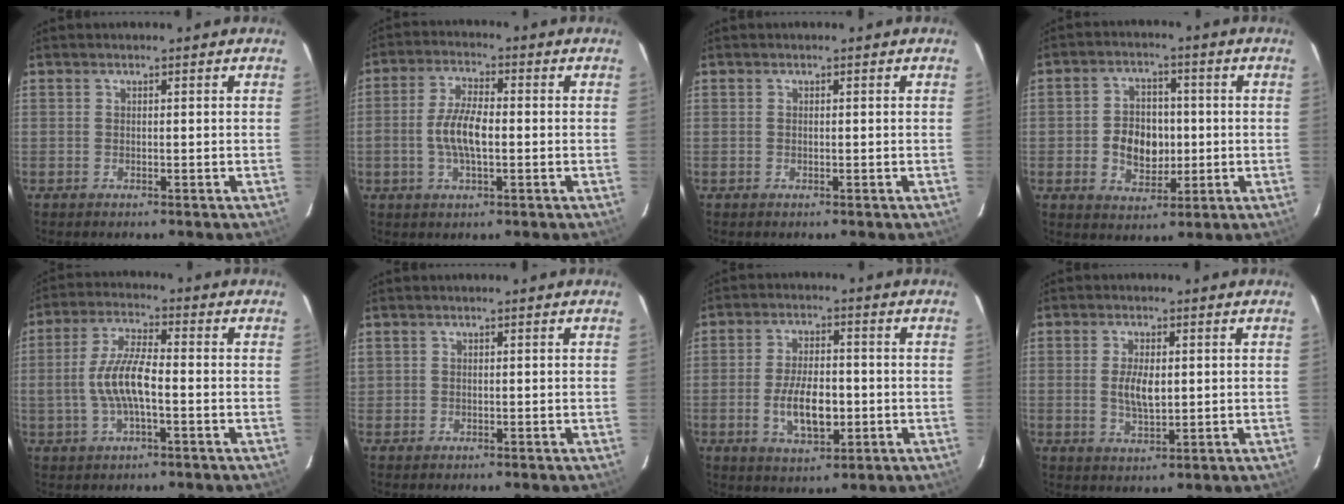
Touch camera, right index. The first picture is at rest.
{"total": 7.2, "force": [-1.0, 2.7, 6.6], "torque": [-0.133, 0.006, -0.020]}
{"total": 0.0}
{"total": 8.4, "force": [-1.1, 6.4, 5.2], "torque": [-0.106, 0.012, -0.010]}
{"total": 8.9, "force": [-1.7, 2.6, 8.4], "torque": [-0.171, 0.005, -0.030]}
{"total": 0.6, "force": [0.1, 0.6, 0.0], "torque": [0.003, 0.002, 0.003]}
{"total": 9.2, "force": [-2.0, 4.3, 7.8], "torque": [-0.154, -0.006, -0.029]}
{"total": 5.4, "force": [0.4, 2.5, 4.7], "torque": [-0.089, -0.003, 0.009]}